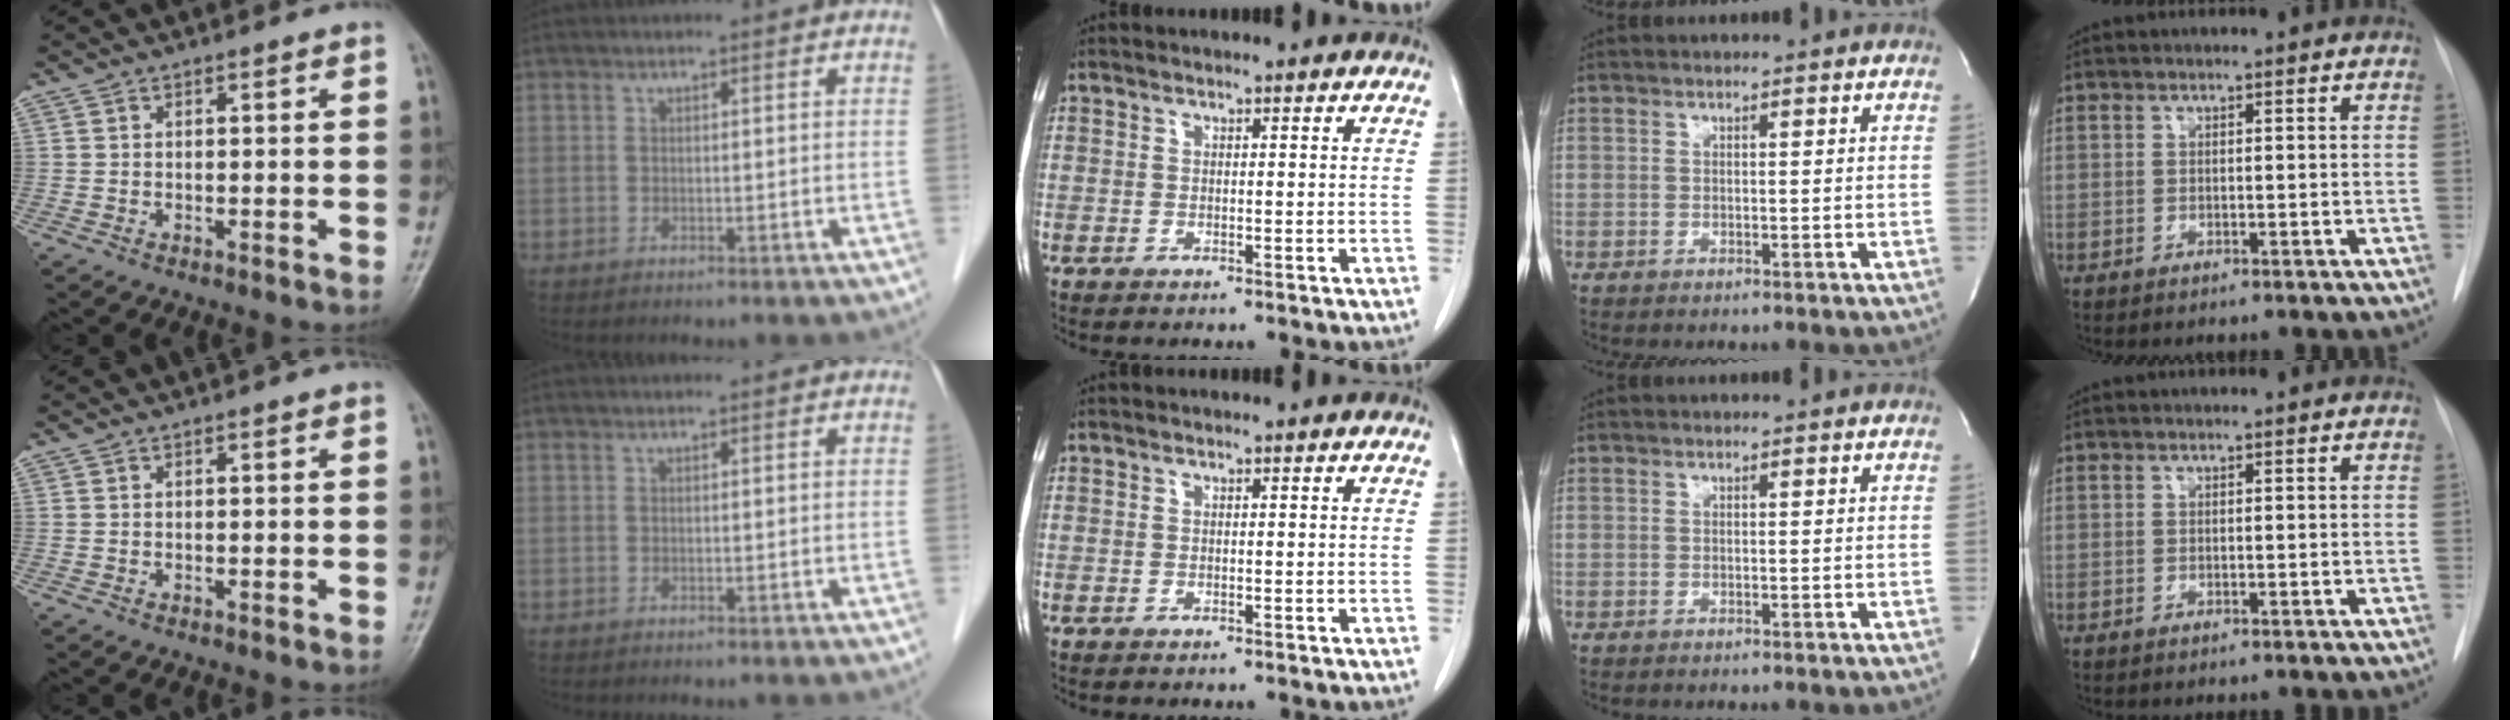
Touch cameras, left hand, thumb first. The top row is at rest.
{}